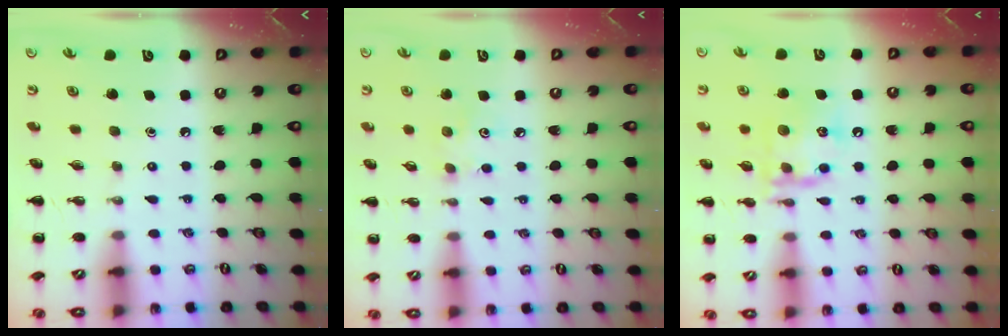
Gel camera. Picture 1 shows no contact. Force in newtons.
{"total": 3.3, "press": 3.2, "slide": 0.8}
{"total": 15.4, "press": 15.3, "slide": 2.0}